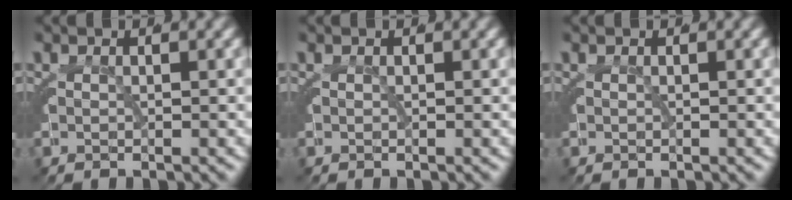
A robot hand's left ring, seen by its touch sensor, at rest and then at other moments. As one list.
[{"total": 0.0}, {"total": 0.0}]